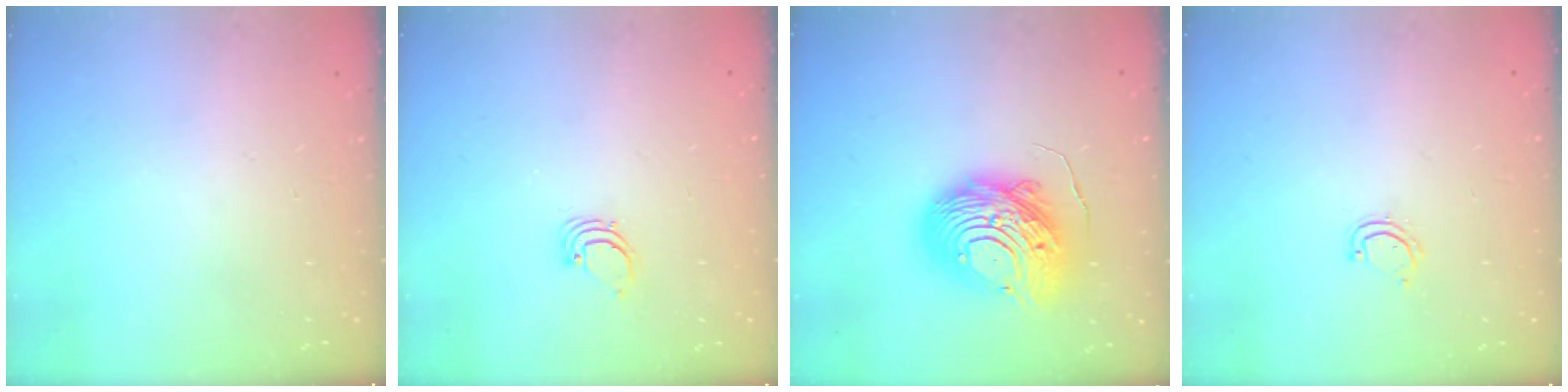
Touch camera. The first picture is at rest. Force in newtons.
{"total": 1.7, "press": 1.7, "slide": 0.1}
{"total": 15.4, "press": 15.3, "slide": 1.4}
{"total": 4.3, "press": 4.3, "slide": 0.4}